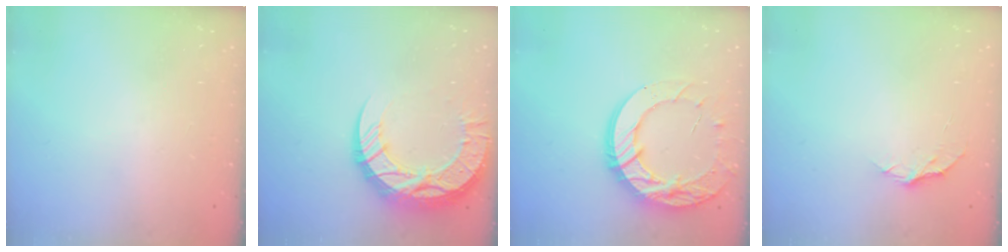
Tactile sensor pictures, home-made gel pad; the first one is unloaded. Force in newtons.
{"total": 18.2, "press": 18.2, "slide": 1.4}
{"total": 18.0, "press": 17.9, "slide": 1.6}
{"total": 5.1, "press": 5.1, "slide": 0.2}